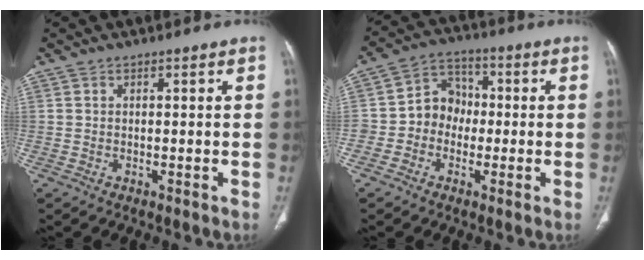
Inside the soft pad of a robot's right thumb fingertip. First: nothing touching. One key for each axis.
{"total": 8.0, "fx": -1.3, "fy": 7.0, "fz": 3.5, "tx": -0.024, "ty": 0.032, "tz": -0.038}